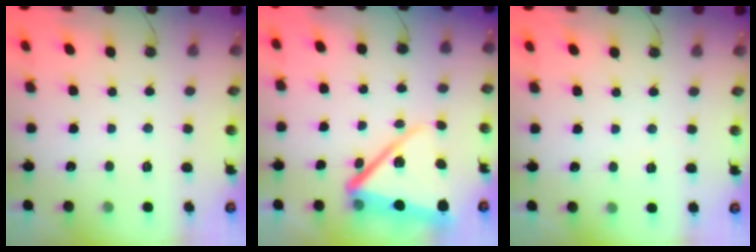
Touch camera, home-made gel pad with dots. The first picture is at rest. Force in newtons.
{"total": 13.9, "press": 13.8, "slide": 1.5}
{"total": 2.6, "press": 1.3, "slide": 2.2}